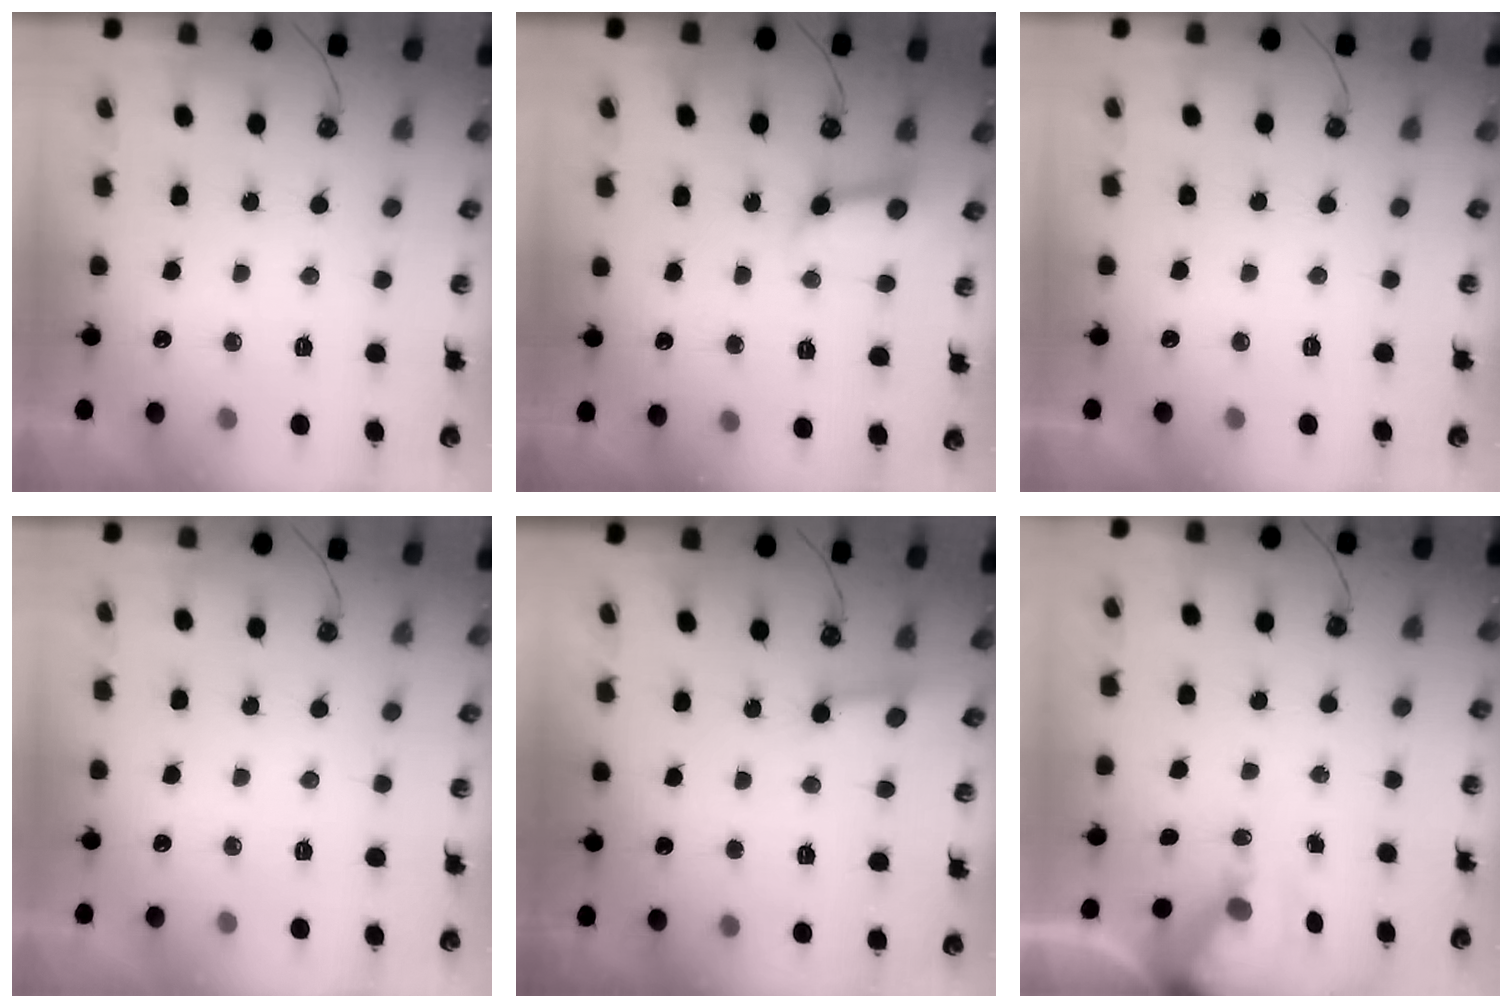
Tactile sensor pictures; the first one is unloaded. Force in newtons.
{"total": 8.2, "press": 8.1, "slide": 0.9}
{"total": 0.0}
{"total": 0.0}
{"total": 2.5, "press": 2.5, "slide": 0.4}
{"total": 6.0, "press": 6.0, "slide": 0.7}